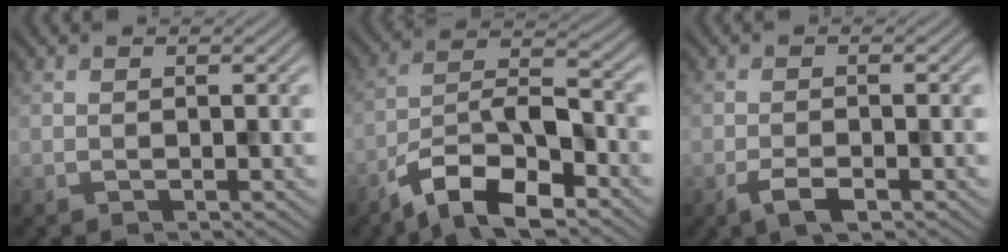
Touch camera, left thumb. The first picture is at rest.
{"total": 10.0, "force": [-6.5, 3.4, 6.8], "torque": [-0.115, 0.004, -0.133]}
{"total": 2.5, "force": [-1.5, 0.8, 1.8], "torque": [-0.039, 0.000, -0.031]}